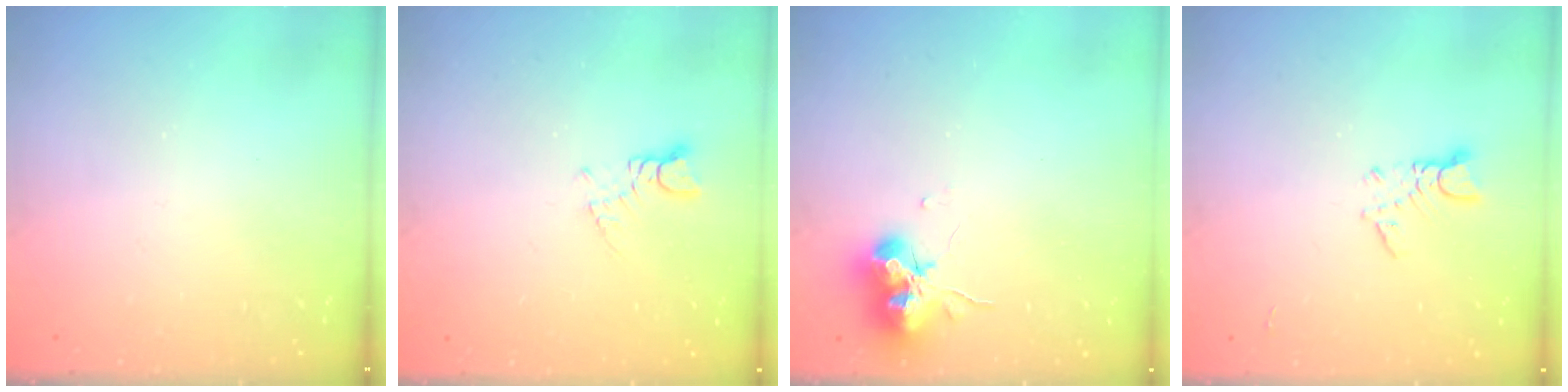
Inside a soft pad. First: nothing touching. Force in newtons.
{"total": 1.6, "press": 1.6, "slide": 0.2}
{"total": 13.8, "press": 13.7, "slide": 1.3}
{"total": 2.5, "press": 2.4, "slide": 0.4}